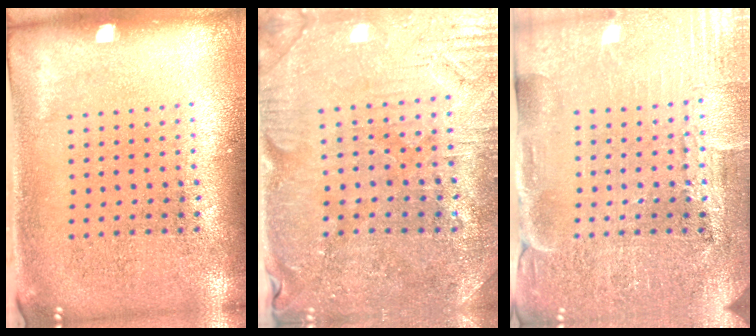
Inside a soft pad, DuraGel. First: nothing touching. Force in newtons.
{"total": 1.2, "press": 1.1, "slide": 0.4}
{"total": 3.8, "press": 3.7, "slide": 0.8}